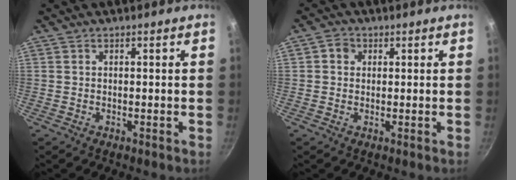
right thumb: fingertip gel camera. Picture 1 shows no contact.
{"total": 2.7, "force": [0.7, 2.4, 1.0], "torque": [-0.003, 0.000, 0.005]}